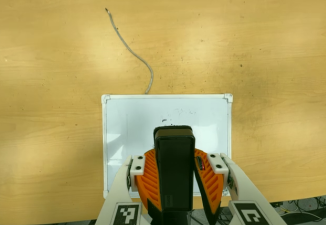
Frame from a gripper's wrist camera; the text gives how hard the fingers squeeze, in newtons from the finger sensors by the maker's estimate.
{"total": 10.1, "left": 9.5, "right": 10.8}